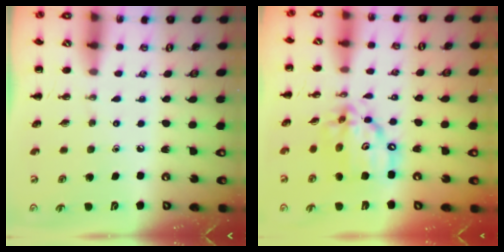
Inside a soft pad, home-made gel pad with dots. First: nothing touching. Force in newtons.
{"total": 14.0, "press": 13.4, "slide": 3.8}